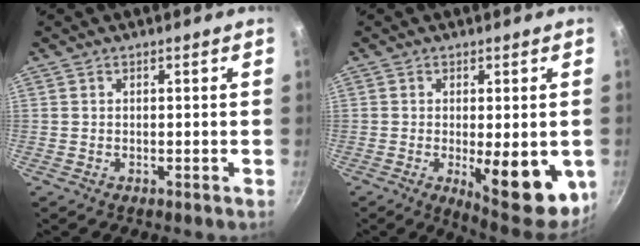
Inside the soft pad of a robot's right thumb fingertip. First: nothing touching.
{"total": 13.7, "force": [-2.7, 4.9, 12.5], "torque": [-0.135, -0.009, -0.023]}